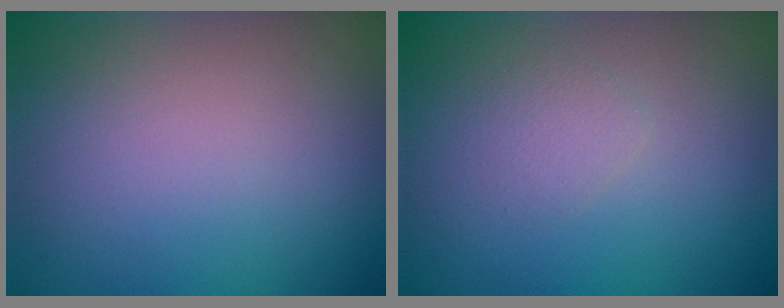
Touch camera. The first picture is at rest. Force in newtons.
{"total": 0.9, "press": 0.9, "slide": 0.1}